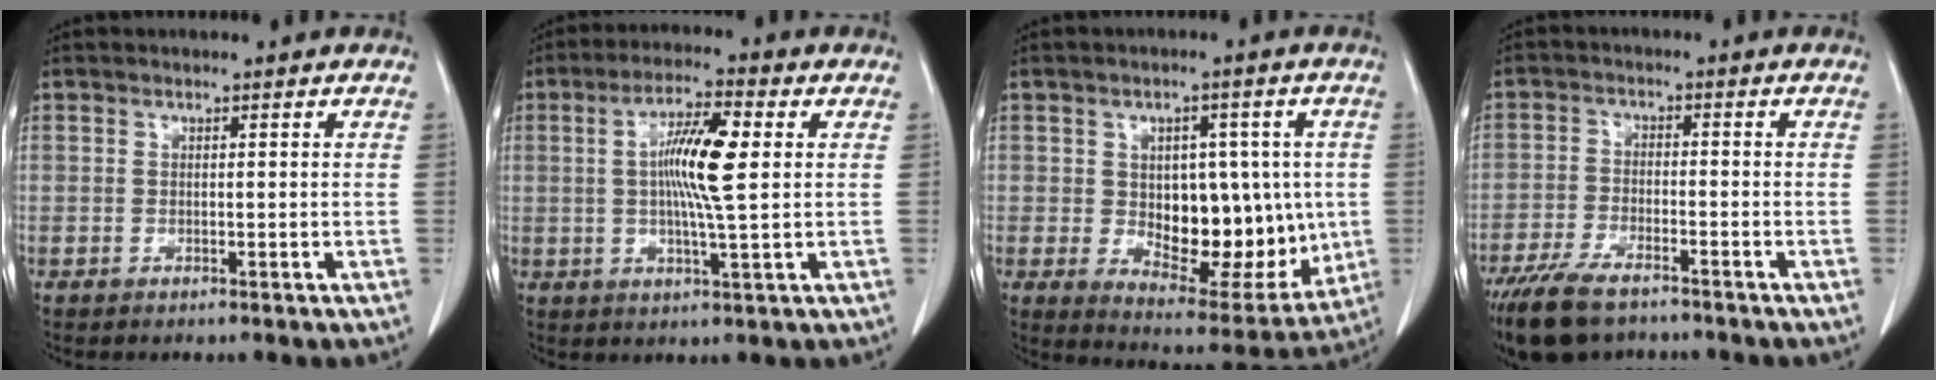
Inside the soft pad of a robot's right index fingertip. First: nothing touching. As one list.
[{"total": 9.6, "force": [1.3, 0.7, 9.5], "torque": [-0.177, 0.002, 0.020]}, {"total": 16.6, "force": [-0.2, 9.2, 13.8], "torque": [-0.194, 0.005, 0.026]}, {"total": 10.0, "force": [-7.7, 3.2, 5.5], "torque": [-0.101, -0.019, -0.133]}]